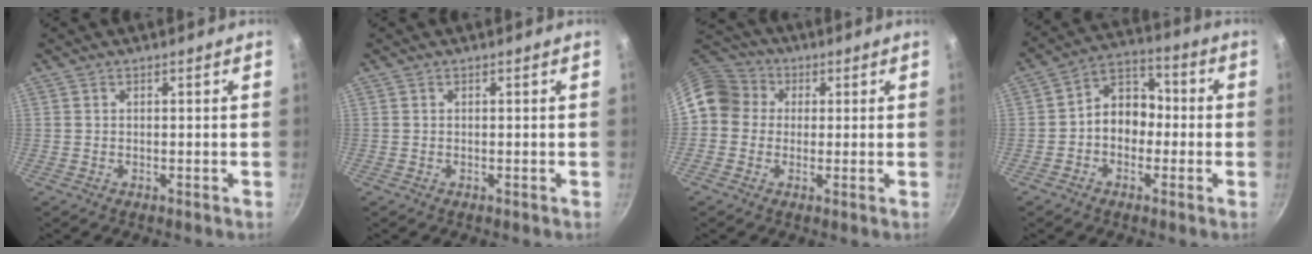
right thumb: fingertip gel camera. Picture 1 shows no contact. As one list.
[{"total": 0.0}, {"total": 10.2, "force": [1.4, 9.1, 4.5], "torque": [-0.063, 0.028, 0.006]}, {"total": 9.3, "force": [-1.1, 7.2, 5.7], "torque": [-0.040, 0.038, -0.035]}]